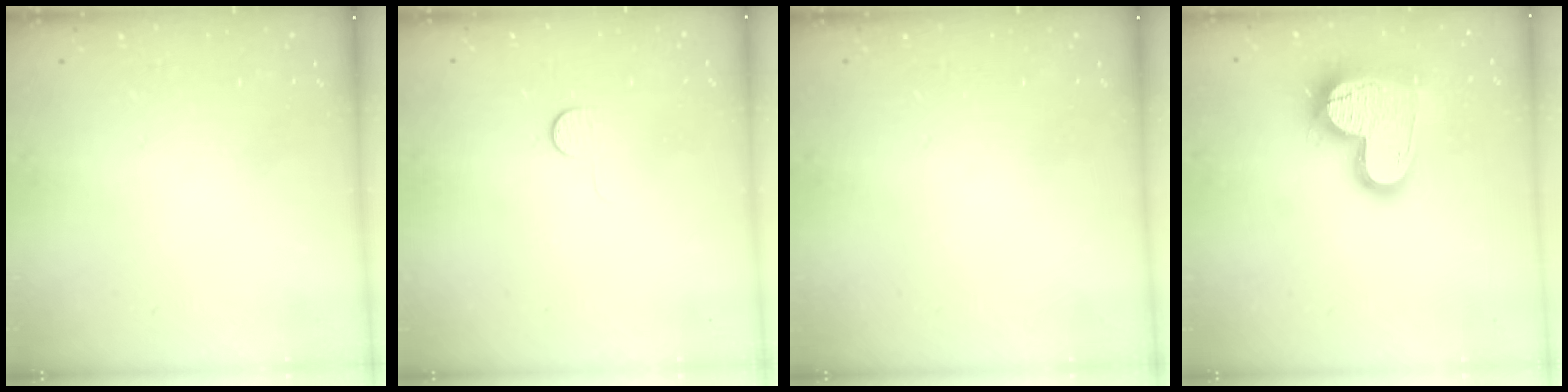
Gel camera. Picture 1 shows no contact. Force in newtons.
{"total": 5.0, "press": 5.0, "slide": 0.5}
{"total": 0.0}
{"total": 18.1, "press": 18.0, "slide": 1.5}